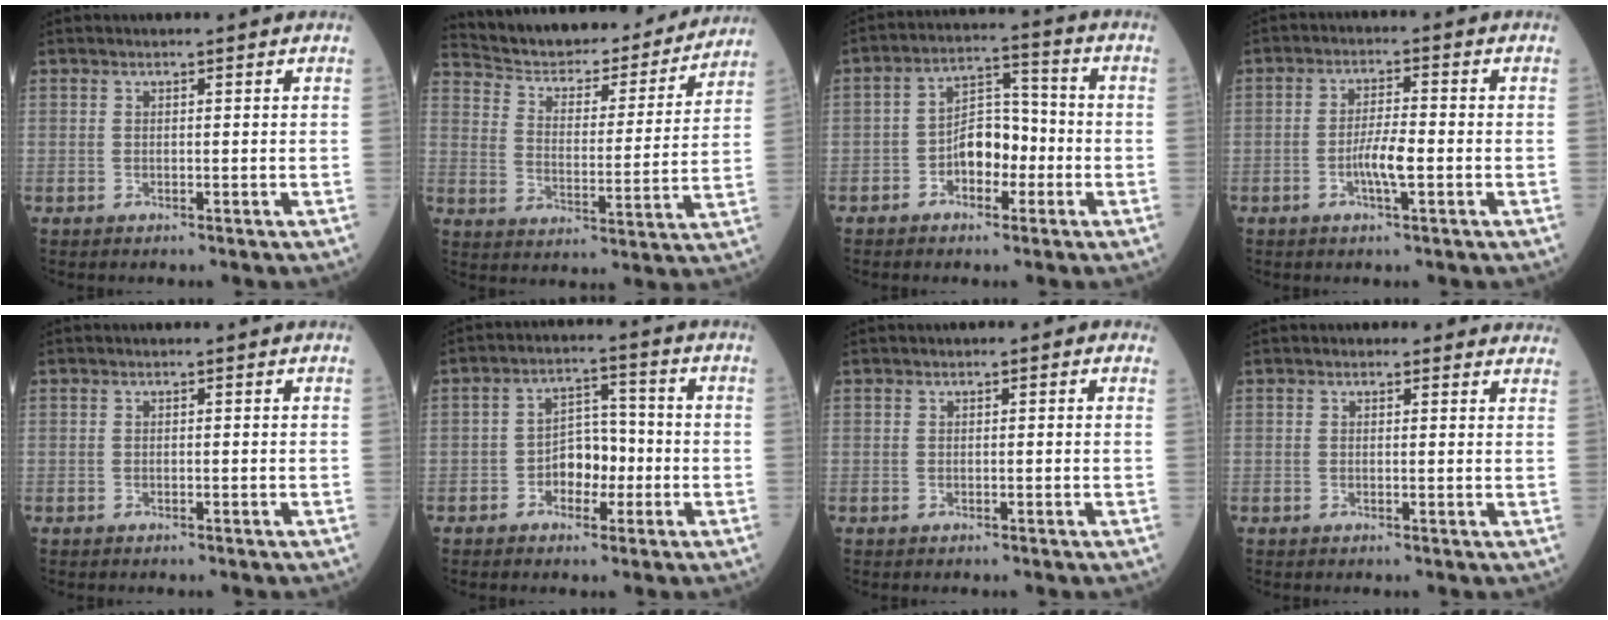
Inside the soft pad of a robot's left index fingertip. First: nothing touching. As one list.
[{"total": 21.9, "force": [20.3, 5.0, 6.4], "torque": [-0.100, -0.014, 0.279]}, {"total": 7.0, "force": [-2.5, 3.9, 5.3], "torque": [-0.093, 0.021, -0.048]}, {"total": 4.4, "force": [-1.6, 0.5, 4.0], "torque": [-0.078, -0.005, -0.033]}, {"total": 0.0}, {"total": 5.8, "force": [-2.1, 3.5, 4.1], "torque": [-0.064, 0.015, -0.040]}, {"total": 0.8, "force": [0.1, 0.5, 0.6], "torque": [-0.008, 0.009, -0.004]}, {"total": 3.8, "force": [3.4, 1.6, 0.4], "torque": [0.016, -0.004, 0.016]}]